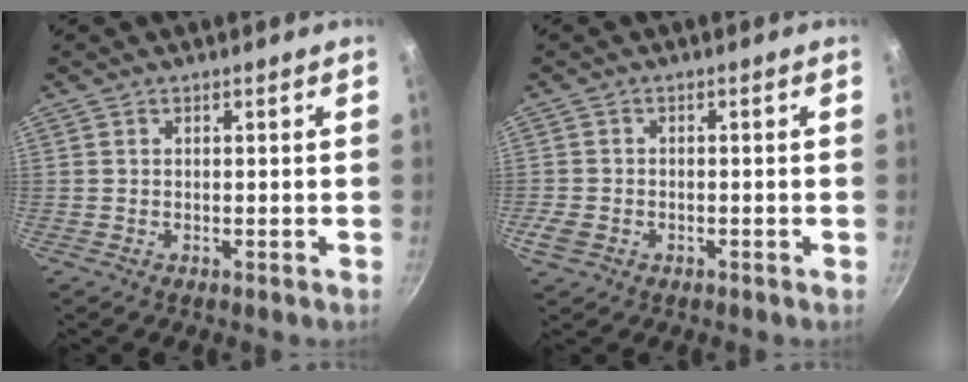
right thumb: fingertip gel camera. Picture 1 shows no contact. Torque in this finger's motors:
{"motor_torque": [0.48, -0.08, 0.47, -0.63, 0.05]}